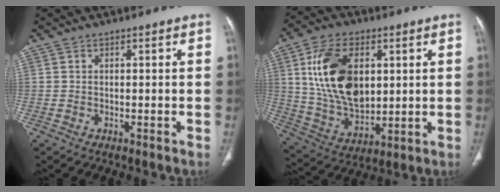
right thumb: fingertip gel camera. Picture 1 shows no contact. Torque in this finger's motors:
{"motor_torque": [0.82, 4.13, 2.17, 0.26, 0.58]}